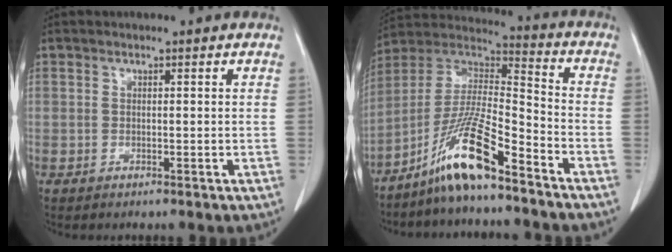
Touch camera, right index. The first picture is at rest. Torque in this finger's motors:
{"motor_torque": [1.41, -0.71, 0.38, 0.21]}